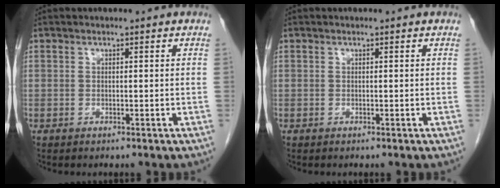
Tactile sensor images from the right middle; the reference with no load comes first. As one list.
[{"total": 0.0}]